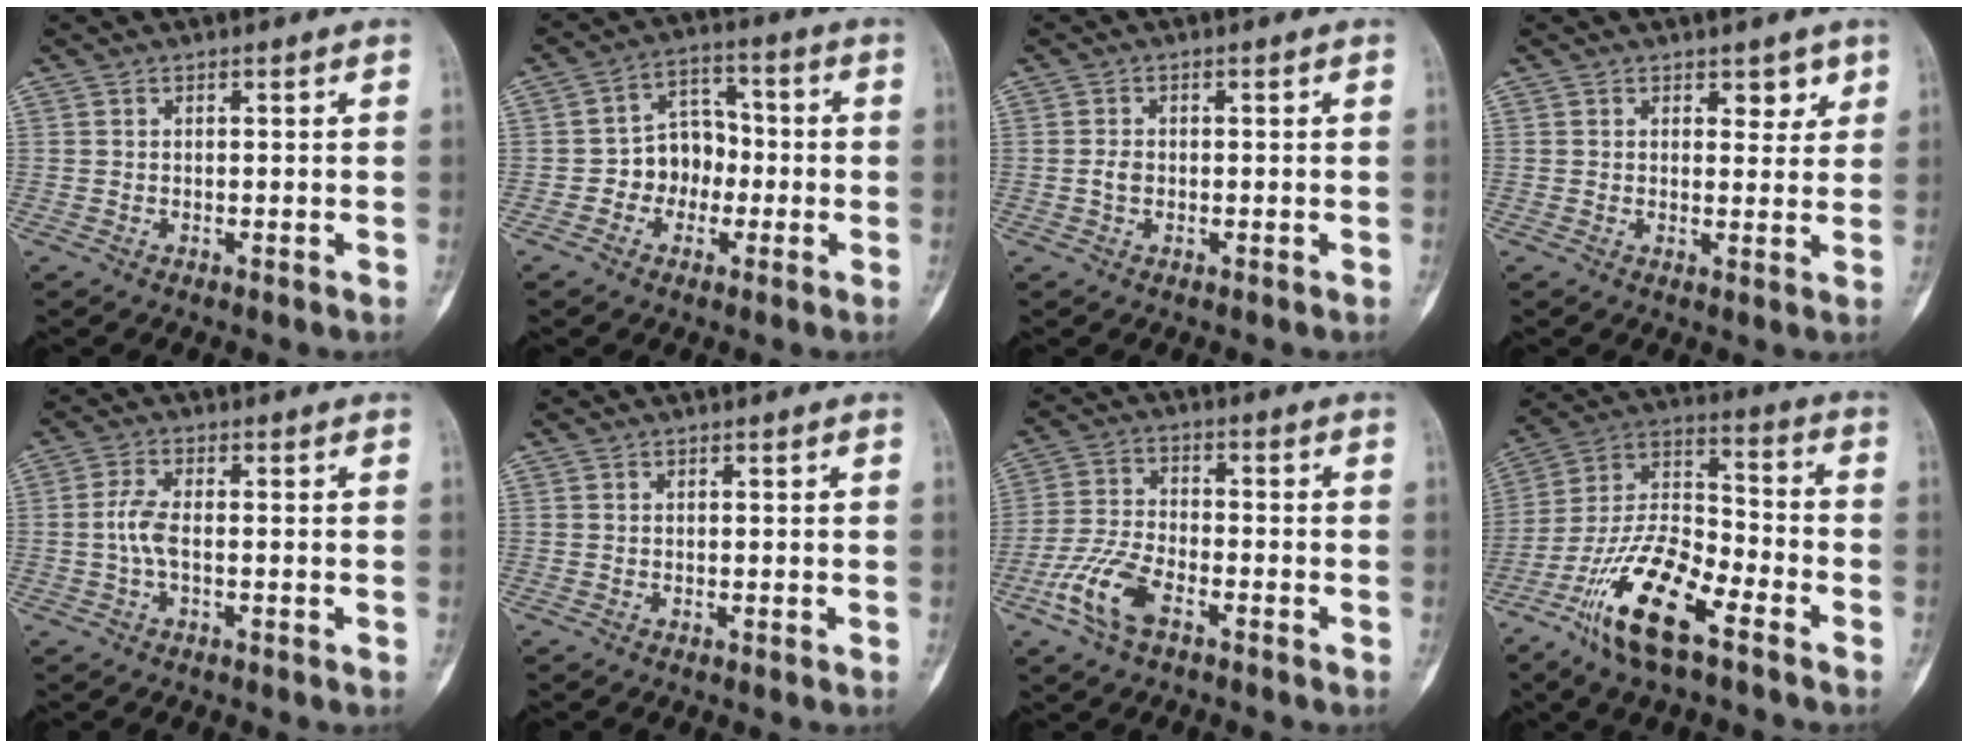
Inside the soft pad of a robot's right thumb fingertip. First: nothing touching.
{"total": 8.3, "force": [-1.7, 6.7, 4.6], "torque": [-0.029, 0.037, -0.041]}
{"total": 1.7, "force": [-0.3, 1.2, 1.1], "torque": [-0.021, 0.003, -0.007]}
{"total": 3.3, "force": [2.0, 2.0, 1.6], "torque": [0.009, -0.011, 0.026]}
{"total": 3.9, "force": [-0.4, 1.6, 3.5], "torque": [-0.080, 0.007, -0.013]}
{"total": 0.0}
{"total": 9.3, "force": [-4.8, 4.3, 6.7], "torque": [-0.151, 0.019, -0.095]}
{"total": 17.4, "force": [-10.0, 6.2, 12.8], "torque": [-0.242, 0.063, -0.192]}